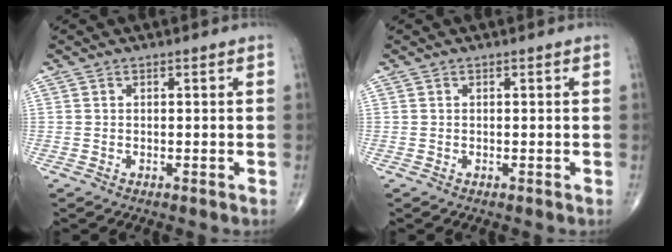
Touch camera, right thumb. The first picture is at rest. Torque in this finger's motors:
{"motor_torque": [-0.11, 0.03, 0.06, 0.00, 0.01]}